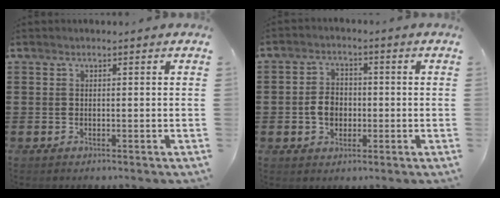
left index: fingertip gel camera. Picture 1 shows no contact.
{"total": 4.4, "force": [-0.8, 3.2, 2.8], "torque": [-0.064, 0.005, -0.019]}